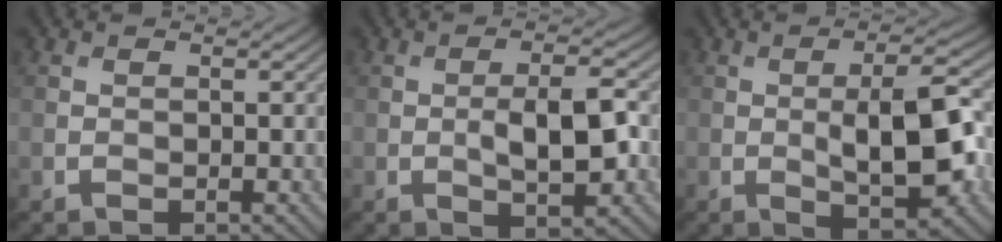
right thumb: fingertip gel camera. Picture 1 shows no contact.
{"total": 6.2, "force": [-0.7, 2.0, 5.8], "torque": [-0.102, 0.002, -0.011]}
{"total": 9.2, "force": [-0.9, 2.9, 8.6], "torque": [-0.135, 0.003, -0.016]}